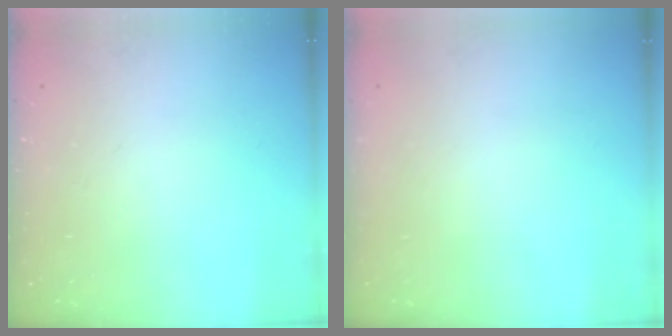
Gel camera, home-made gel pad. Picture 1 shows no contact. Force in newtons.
{"total": 0.0}